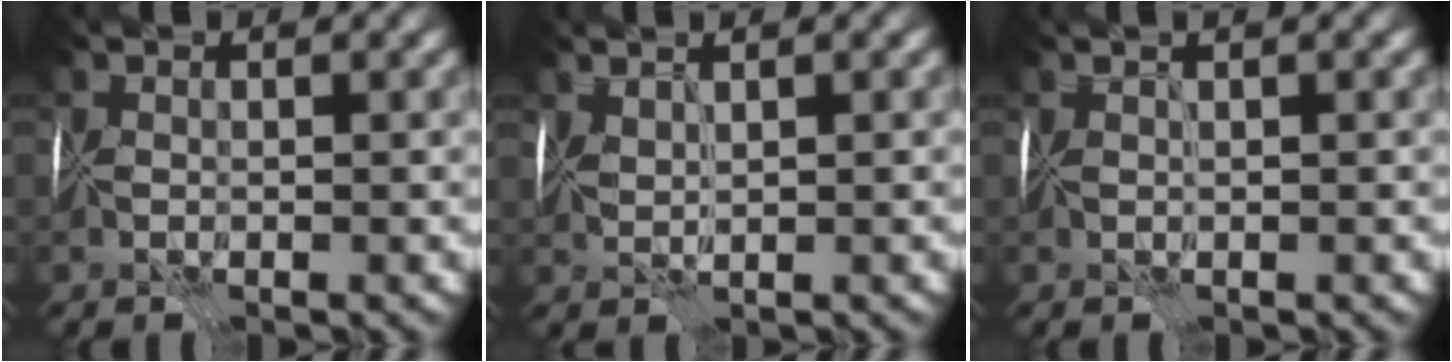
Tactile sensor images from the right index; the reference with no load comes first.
{"total": 1.3, "force": [1.2, -0.2, 0.6], "torque": [-0.012, 0.003, 0.027]}
{"total": 1.2, "force": [0.8, -0.4, 0.9], "torque": [-0.010, 0.004, 0.013]}